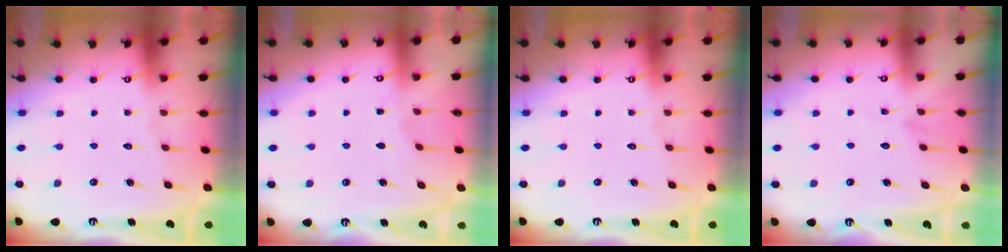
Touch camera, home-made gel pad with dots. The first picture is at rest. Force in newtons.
{"total": 2.4, "press": 2.4, "slide": 0.3}
{"total": 0.0}
{"total": 1.7, "press": 1.7, "slide": 0.2}